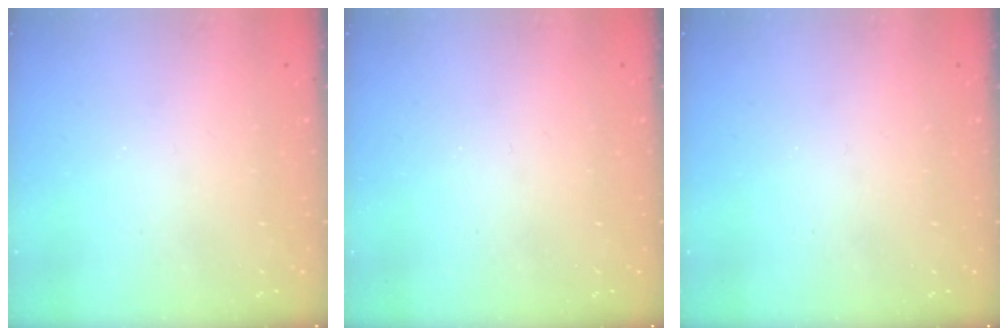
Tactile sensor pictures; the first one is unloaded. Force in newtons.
{"total": 0.0}
{"total": 0.0}